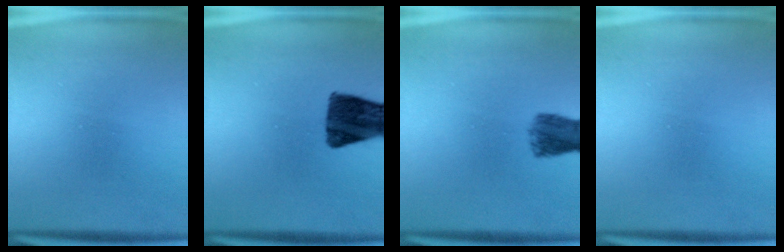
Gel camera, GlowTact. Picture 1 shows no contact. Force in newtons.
{"total": 11.8}
{"total": 5.3}
{"total": 0.0}